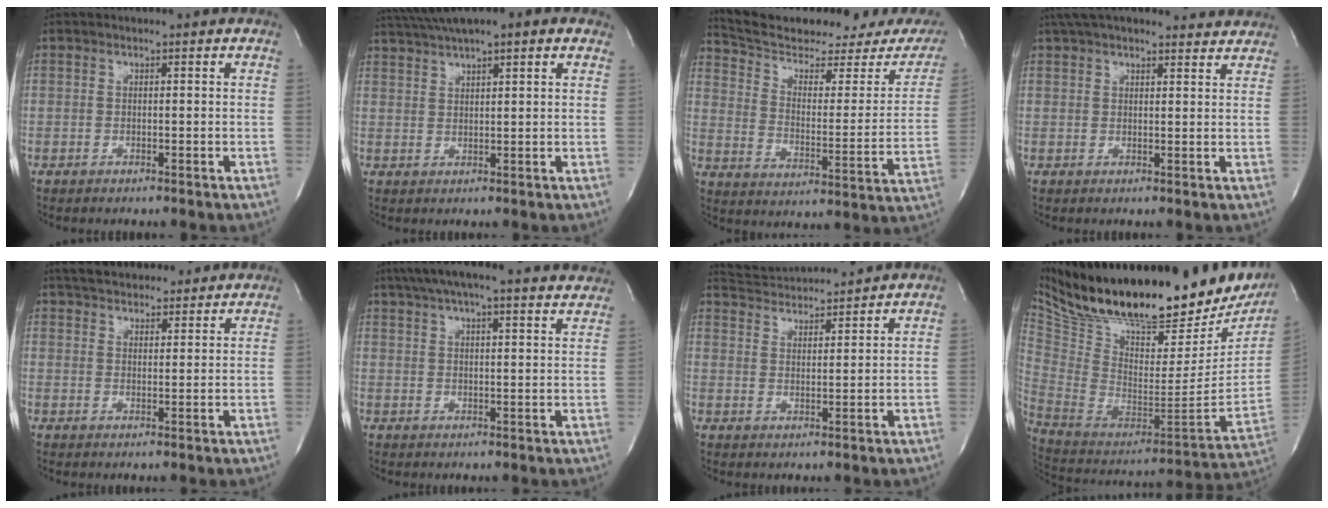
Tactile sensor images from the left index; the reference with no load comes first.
{"total": 11.6, "force": [8.8, 1.9, 7.3], "torque": [-0.131, 0.048, 0.130]}
{"total": 24.2, "force": [22.0, 4.5, 9.0], "torque": [-0.139, -0.044, 0.295]}
{"total": 15.2, "force": [13.7, 3.2, 5.8], "torque": [-0.085, 0.042, 0.186]}
{"total": 12.9, "force": [11.5, 4.0, 4.5], "torque": [-0.063, 0.032, 0.167]}
{"total": 23.5, "force": [21.1, 2.3, 10.0], "torque": [-0.163, 0.006, 0.266]}
{"total": 9.2, "force": [9.0, -0.2, 1.5], "torque": [-0.041, 0.017, 0.150]}
{"total": 34.8, "force": [27.5, 10.2, 18.7], "torque": [-0.342, -0.027, 0.417]}